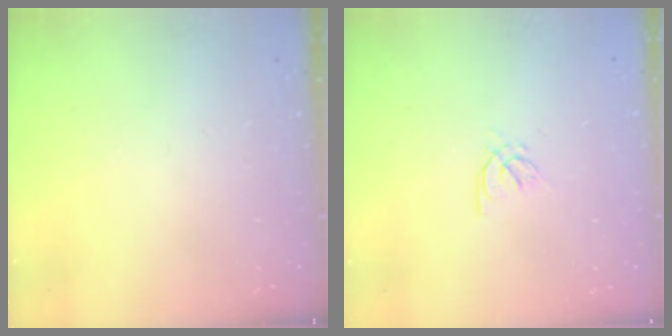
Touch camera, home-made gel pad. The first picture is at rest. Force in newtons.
{"total": 2.6, "press": 2.5, "slide": 0.7}